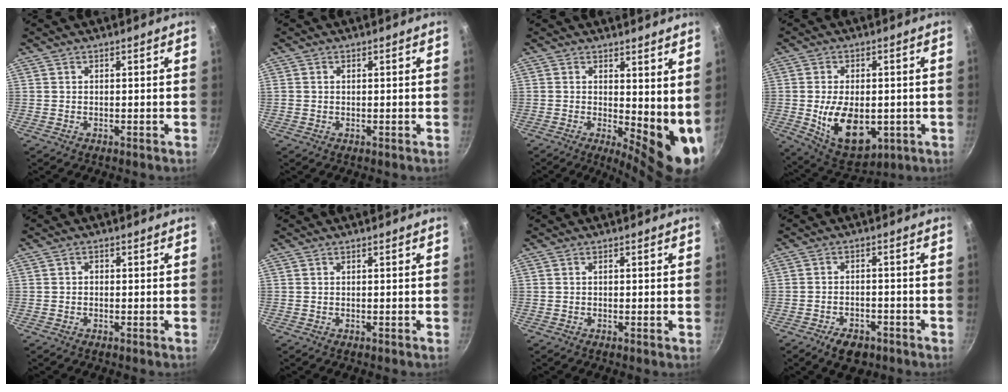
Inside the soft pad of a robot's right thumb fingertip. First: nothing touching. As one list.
[{"total": 0.6, "force": [0.0, 0.5, 0.2], "torque": [-0.002, 0.003, 0.000]}, {"total": 10.8, "force": [1.6, 4.2, 9.8], "torque": [-0.106, -0.028, 0.028]}, {"total": 14.4, "force": [-2.1, 8.8, 11.2], "torque": [-0.159, -0.010, -0.015]}, {"total": 0.8, "force": [-0.3, 0.7, 0.4], "torque": [-0.005, 0.004, -0.006]}, {"total": 0.0}, {"total": 0.8, "force": [0.0, 0.4, 0.7], "torque": [-0.011, 0.002, -0.001]}, {"total": 5.9, "force": [-3.7, 3.4, 3.1], "torque": [-0.039, 0.027, -0.050]}]